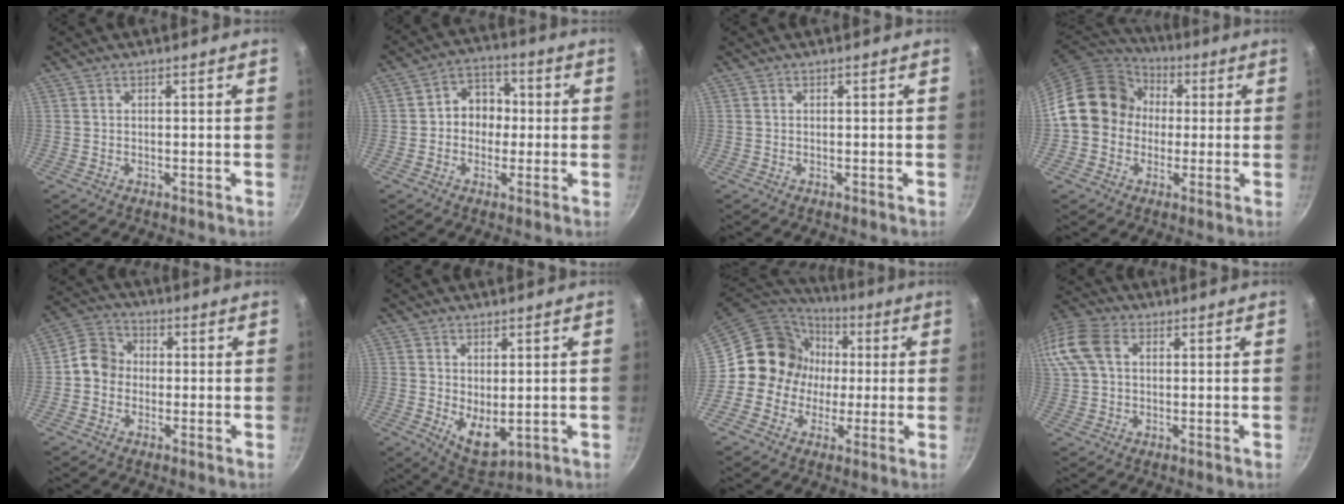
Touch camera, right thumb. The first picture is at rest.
{"total": 7.8, "force": [-0.2, 6.6, 4.1], "torque": [-0.010, 0.019, -0.014]}
{"total": 0.0}
{"total": 15.1, "force": [0.7, 13.2, 7.4], "torque": [-0.088, 0.034, -0.003]}
{"total": 6.8, "force": [-0.6, 6.0, 3.1], "torque": [-0.026, 0.016, -0.033]}
{"total": 6.8, "force": [0.5, 3.8, 5.5], "torque": [-0.068, -0.022, 0.025]}
{"total": 14.3, "force": [0.4, 13.4, 5.0], "torque": [-0.045, 0.027, -0.011]}
{"total": 14.8, "force": [3.9, 10.4, 9.7], "torque": [-0.233, 0.038, 0.066]}